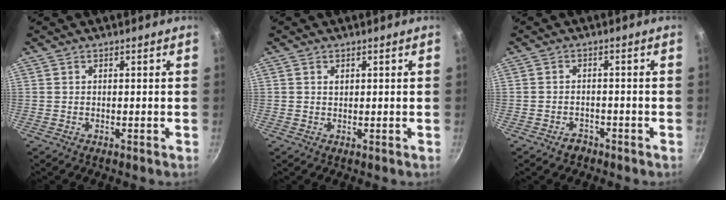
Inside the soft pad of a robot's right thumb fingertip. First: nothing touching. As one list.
[{"total": 0.8, "force": [0.3, 0.6, 0.4], "torque": [-0.006, 0.001, 0.006]}, {"total": 2.4, "force": [-1.7, 1.6, 0.5], "torque": [0.004, 0.025, -0.021]}]